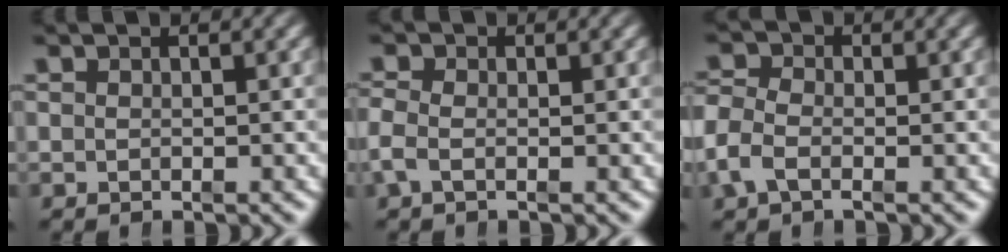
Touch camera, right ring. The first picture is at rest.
{"total": 2.1, "force": [-0.7, 1.4, 1.4], "torque": [-0.048, -0.015, -0.009]}
{"total": 3.7, "force": [-1.1, 2.9, 2.0], "torque": [-0.056, -0.014, -0.019]}